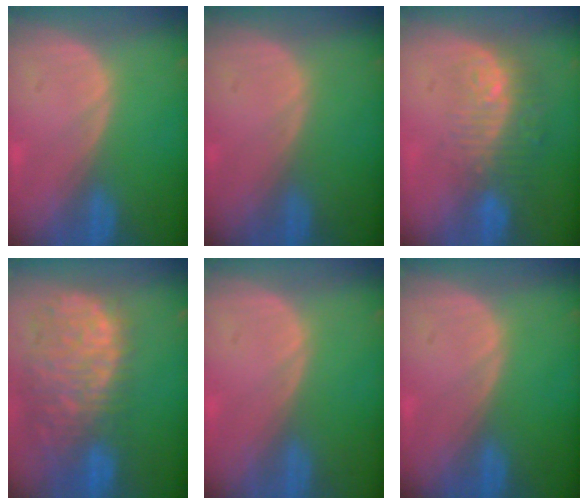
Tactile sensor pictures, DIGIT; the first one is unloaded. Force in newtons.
{"total": 0.0}
{"total": 9.9, "press": 8.1, "slide": 5.7}
{"total": 13.5, "press": 11.1, "slide": 7.6}
{"total": 0.0}
{"total": 0.0}